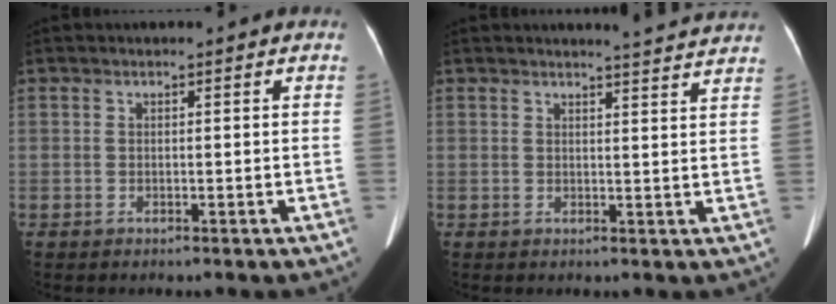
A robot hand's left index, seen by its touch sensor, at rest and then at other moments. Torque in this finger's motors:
{"motor_torque": [1.04, -1.10, 0.02, 0.02]}